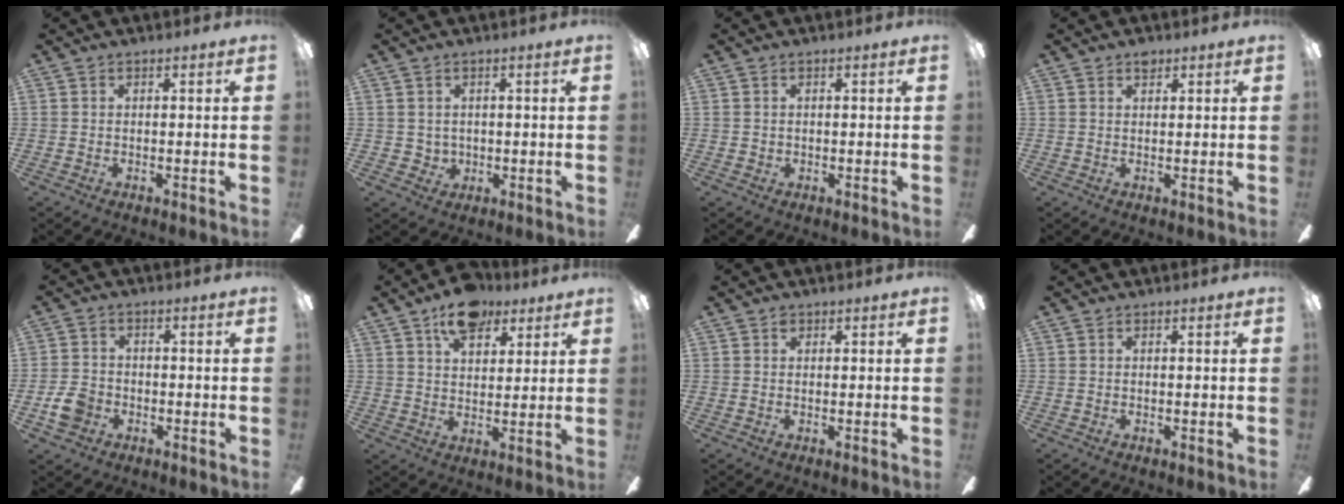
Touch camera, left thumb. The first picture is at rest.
{"total": 2.6, "force": [1.0, 2.3, 0.4], "torque": [-0.007, -0.002, 0.017]}
{"total": 0.7, "force": [0.2, 0.7, 0.1], "torque": [-0.002, 0.005, 0.002]}
{"total": 1.8, "force": [1.4, 0.9, 0.8], "torque": [-0.009, -0.003, 0.024]}
{"total": 5.8, "force": [-2.2, 4.5, 3.0], "torque": [-0.065, 0.012, -0.041]}
{"total": 10.3, "force": [6.8, 5.6, 5.2], "torque": [-0.073, -0.022, 0.121]}
{"total": 1.0, "force": [0.5, 0.7, 0.5], "torque": [-0.013, 0.001, 0.010]}
{"total": 0.0}